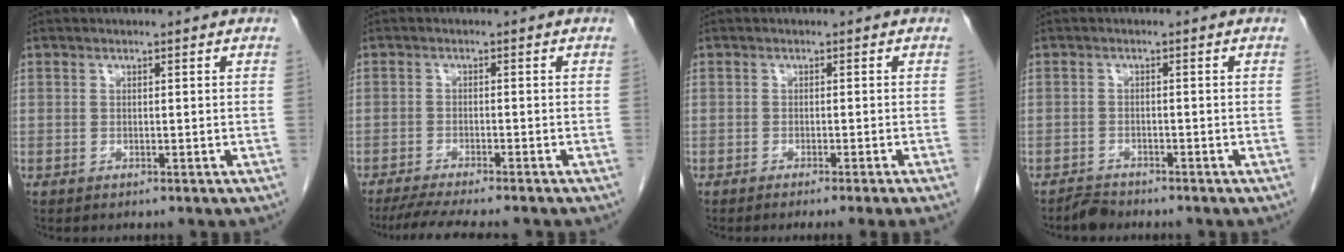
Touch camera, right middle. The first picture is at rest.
{"total": 8.8, "force": [-7.6, 0.5, 4.4], "torque": [-0.060, -0.016, -0.118]}
{"total": 3.8, "force": [-2.9, -1.3, 2.1], "torque": [-0.013, 0.000, -0.040]}
{"total": 1.7, "force": [-1.7, 0.3, 0.0], "torque": [-0.003, -0.004, -0.029]}